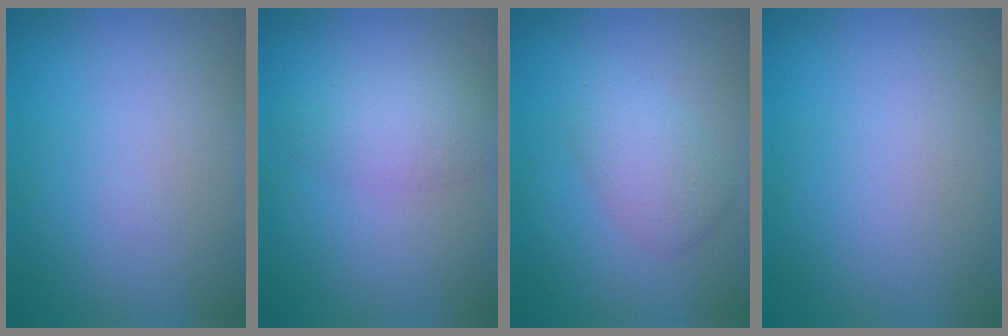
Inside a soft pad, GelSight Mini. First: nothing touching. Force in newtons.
{"total": 2.7, "press": 2.7, "slide": 0.1}
{"total": 2.7, "press": 2.7, "slide": 0.1}
{"total": 0.0}